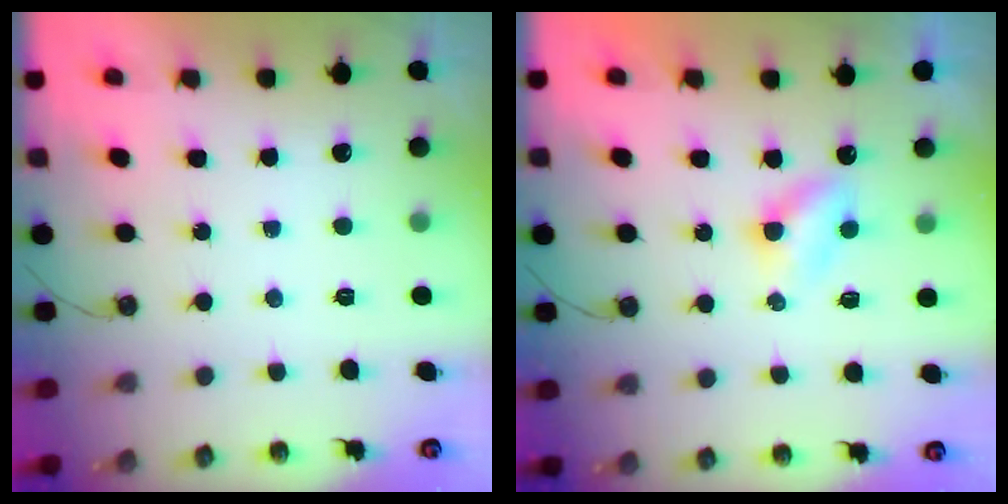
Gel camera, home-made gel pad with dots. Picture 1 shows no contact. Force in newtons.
{"total": 3.7, "press": 3.7, "slide": 0.4}